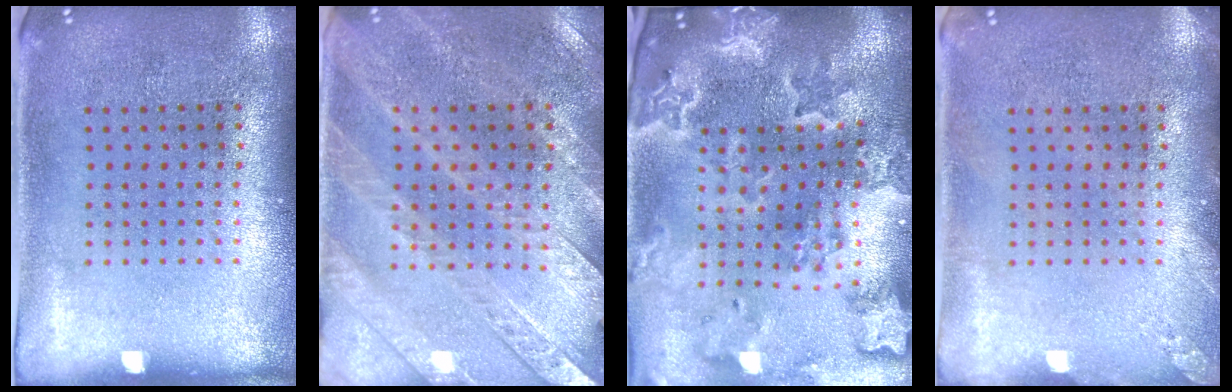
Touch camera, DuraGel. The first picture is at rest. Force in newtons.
{"total": 3.0, "press": 2.7, "slide": 1.1}
{"total": 3.6, "press": 3.2, "slide": 1.8}
{"total": 1.0, "press": 1.0, "slide": 0.1}